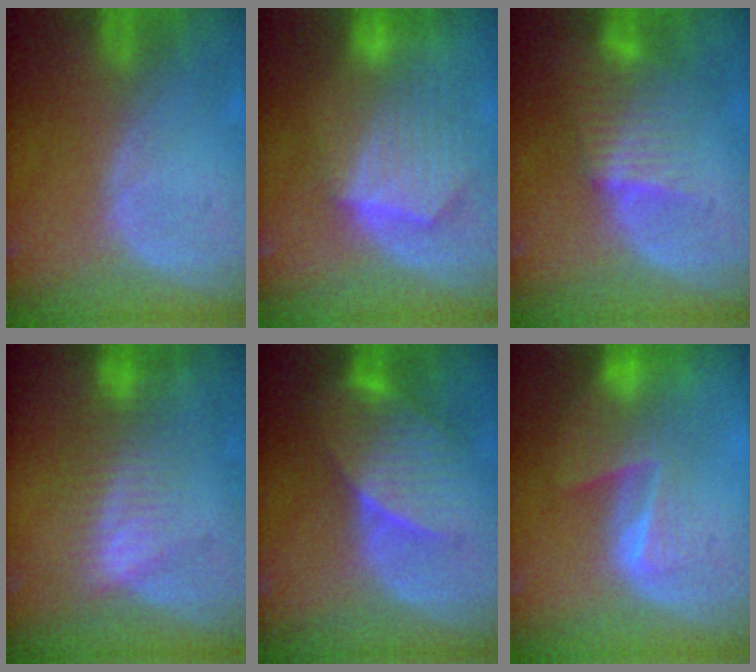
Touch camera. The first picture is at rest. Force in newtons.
{"total": 10.4, "press": 9.1, "slide": 5.1}
{"total": 6.4, "press": 5.9, "slide": 2.5}
{"total": 7.2, "press": 6.3, "slide": 3.5}
{"total": 7.2, "press": 7.1, "slide": 1.1}
{"total": 7.6, "press": 6.7, "slide": 3.4}